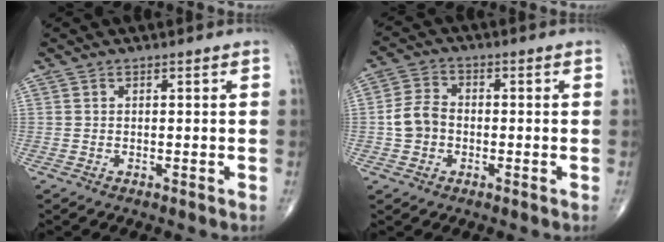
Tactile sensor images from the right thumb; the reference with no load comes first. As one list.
[{"total": 5.7, "force": [-1.0, 4.5, 3.3], "torque": [-0.060, 0.020, -0.026]}]